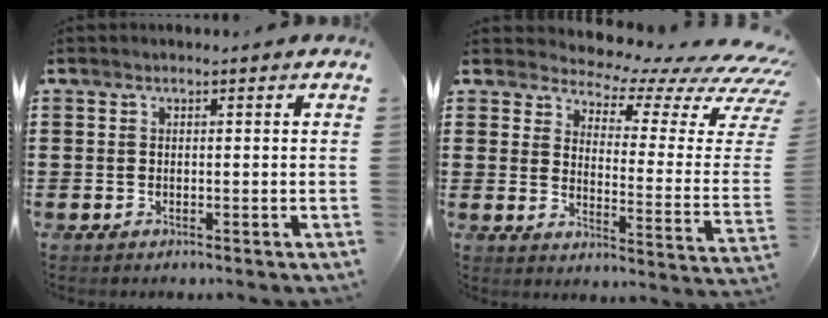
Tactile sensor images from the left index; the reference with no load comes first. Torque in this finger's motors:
{"motor_torque": [2.14, 0.00, 0.33, 0.00]}